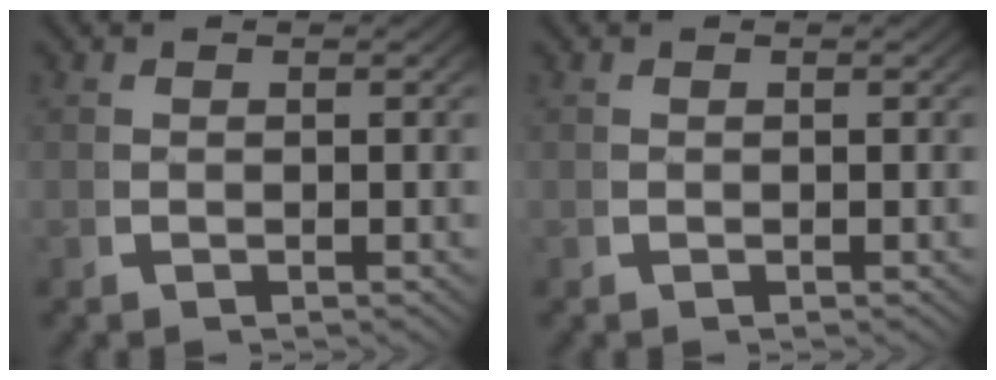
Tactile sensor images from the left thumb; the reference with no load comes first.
{"total": 0.0}